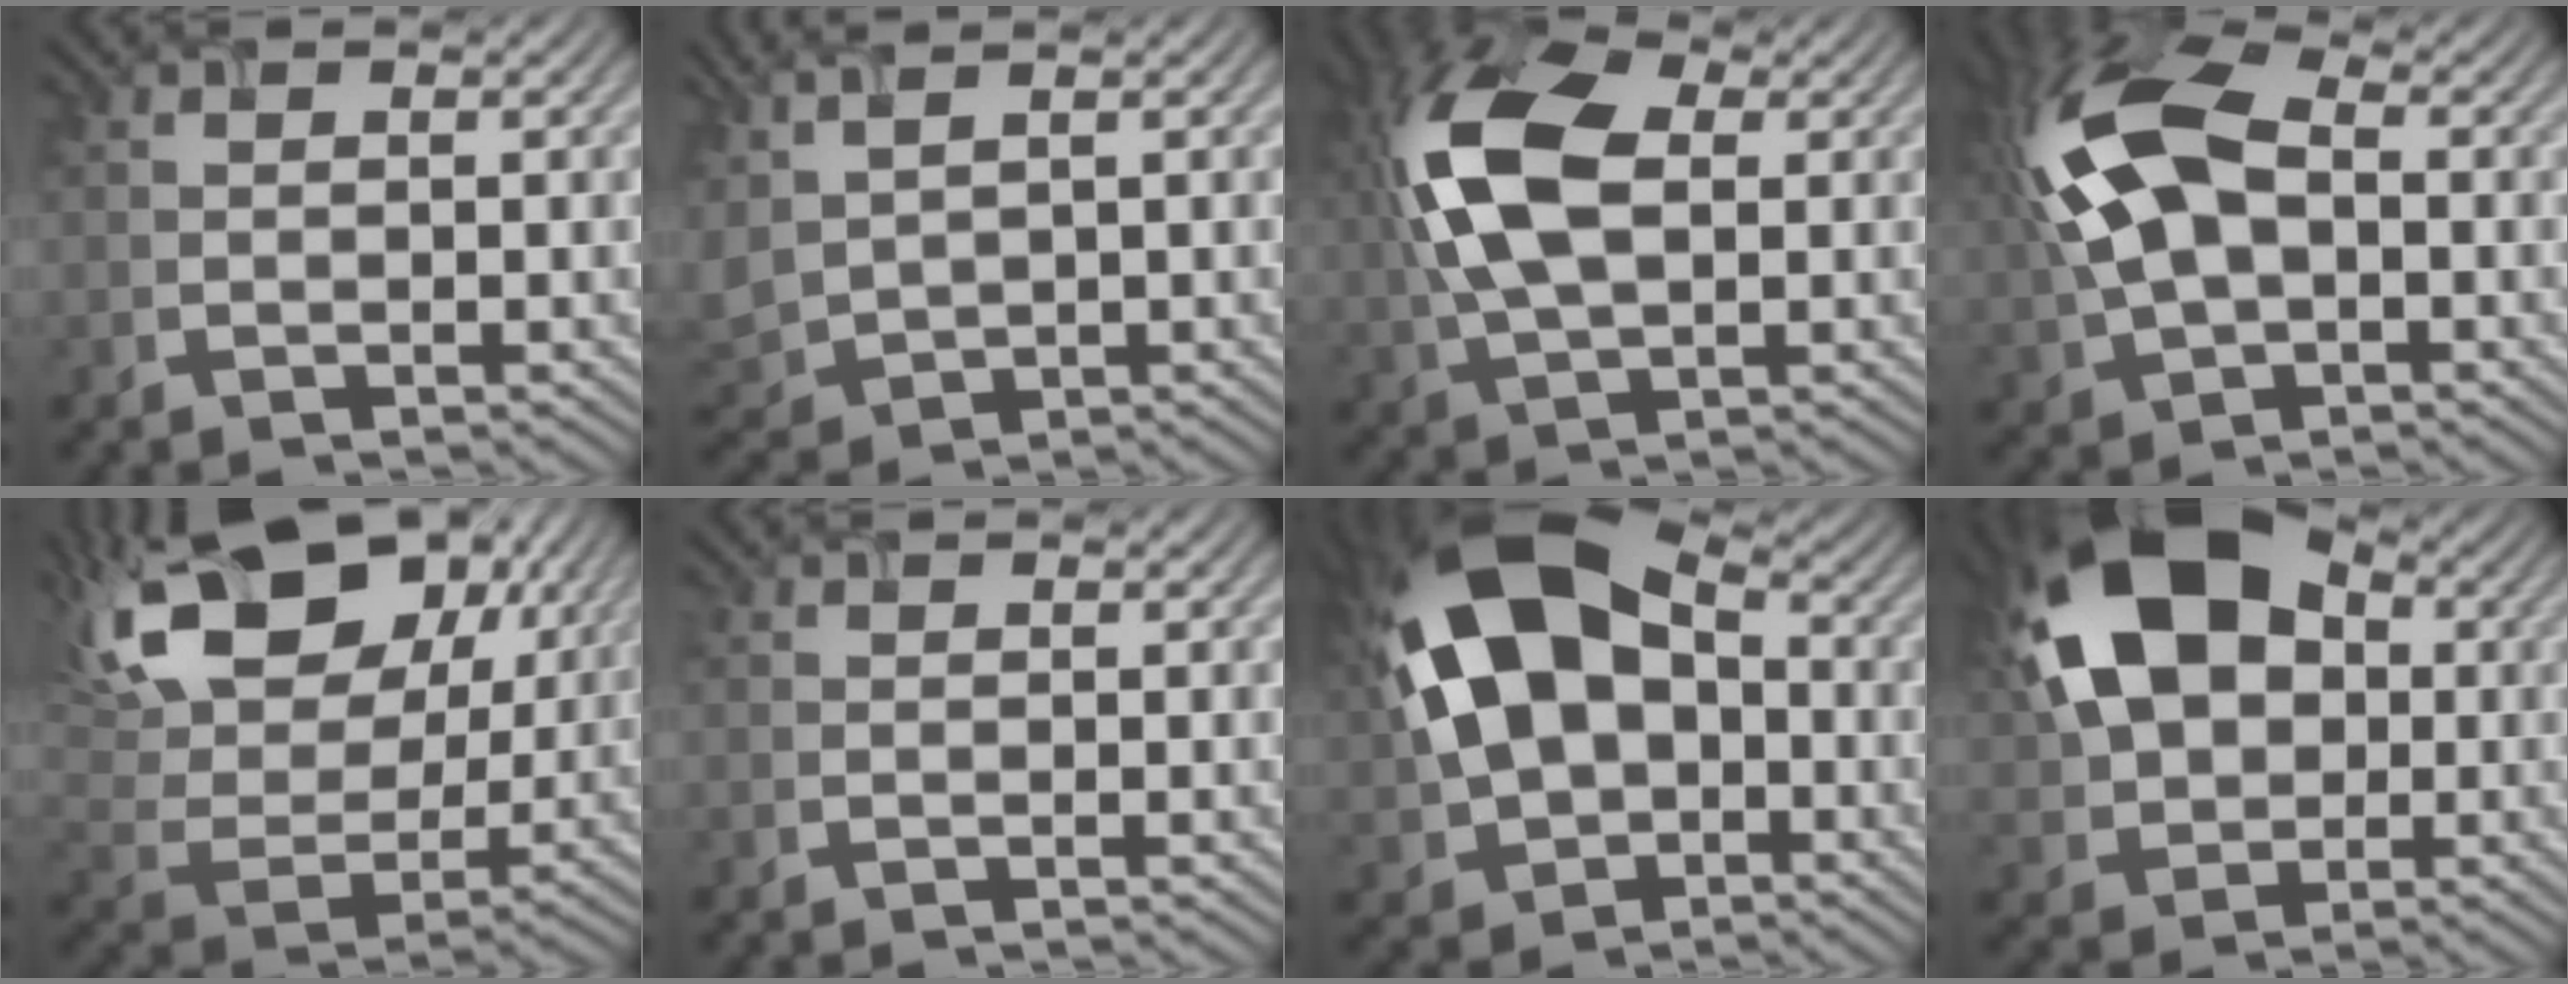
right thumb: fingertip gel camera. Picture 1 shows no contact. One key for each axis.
{"total": 6.4, "fx": 2.7, "fy": 3.5, "fz": 4.5, "tx": -0.150, "ty": -0.001, "tz": 0.067}
{"total": 12.0, "fx": 1.7, "fy": 6.7, "fz": 9.9, "tx": -0.240, "ty": 0.011, "tz": 0.027}
{"total": 14.0, "fx": 1.2, "fy": 8.2, "fz": 11.3, "tx": -0.269, "ty": 0.011, "tz": 0.014}
{"total": 18.4, "fx": 10.5, "fy": 10.6, "fz": 10.9, "tx": -0.250, "ty": 0.032, "tz": 0.170}
{"total": 0.0}
{"total": 16.4, "fx": 1.0, "fy": 11.0, "fz": 12.1, "tx": -0.248, "ty": 0.004, "tz": 0.007}
{"total": 15.6, "fx": 3.2, "fy": 10.7, "fz": 10.8, "tx": -0.214, "ty": 0.020, "tz": 0.046}